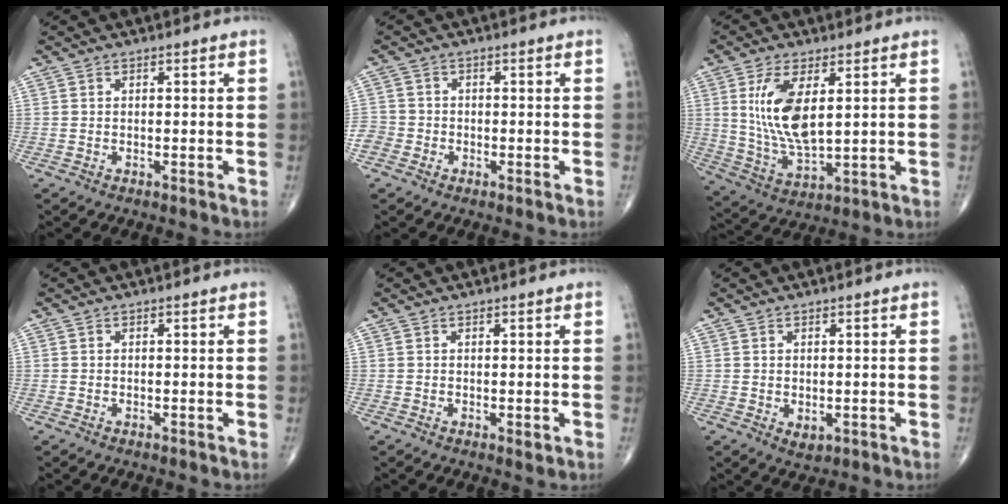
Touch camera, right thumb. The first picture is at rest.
{"total": 3.6, "force": [-1.5, 3.2, 0.8], "torque": [-0.006, 0.011, -0.034]}
{"total": 12.2, "force": [3.2, 5.2, 10.6], "torque": [-0.210, -0.024, 0.073]}
{"total": 0.0}
{"total": 0.9, "force": [0.2, 0.3, 0.8], "torque": [-0.009, -0.002, 0.005]}
{"total": 1.8, "force": [-0.1, 1.2, 1.3], "torque": [-0.015, -0.004, 0.006]}